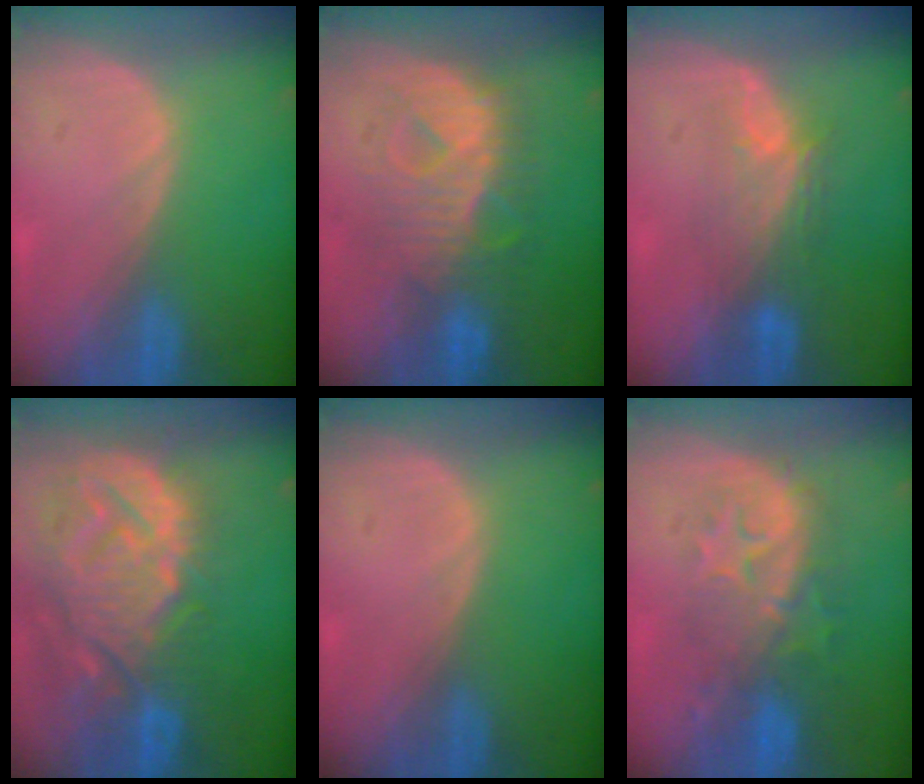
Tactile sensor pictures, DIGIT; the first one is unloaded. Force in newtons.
{"total": 9.0, "press": 9.0, "slide": 0.3}
{"total": 5.2, "press": 5.0, "slide": 1.4}
{"total": 14.3, "press": 12.3, "slide": 7.4}
{"total": 0.0}
{"total": 8.9, "press": 8.5, "slide": 2.7}